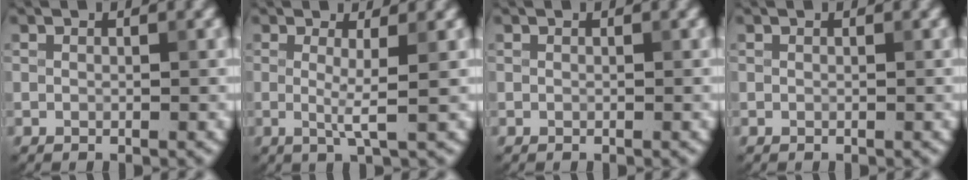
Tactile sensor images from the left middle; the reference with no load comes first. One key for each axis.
{"total": 2.7, "fx": 0.1, "fy": 0.4, "fz": 2.6, "tx": -0.047, "ty": -0.011, "tz": -0.003}
{"total": 0.0}
{"total": 0.0}